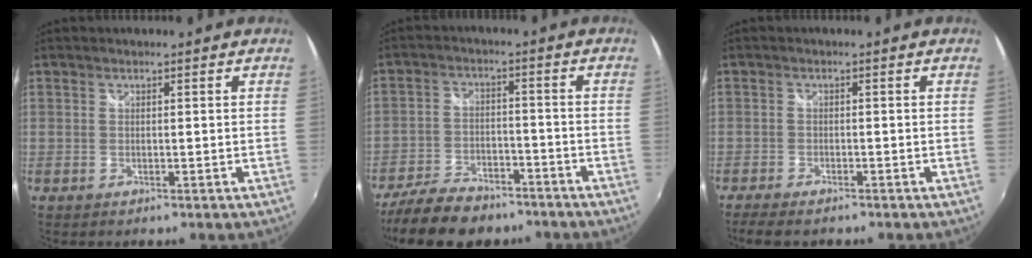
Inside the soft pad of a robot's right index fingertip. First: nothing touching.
{"total": 14.6, "force": [-11.4, 6.5, 6.5], "torque": [-0.156, -0.011, -0.183]}
{"total": 5.0, "force": [-4.2, 1.5, 2.3], "torque": [-0.064, -0.019, -0.076]}